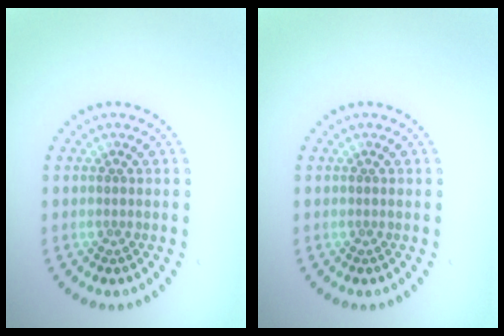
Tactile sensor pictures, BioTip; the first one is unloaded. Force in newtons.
{"total": 0.0}